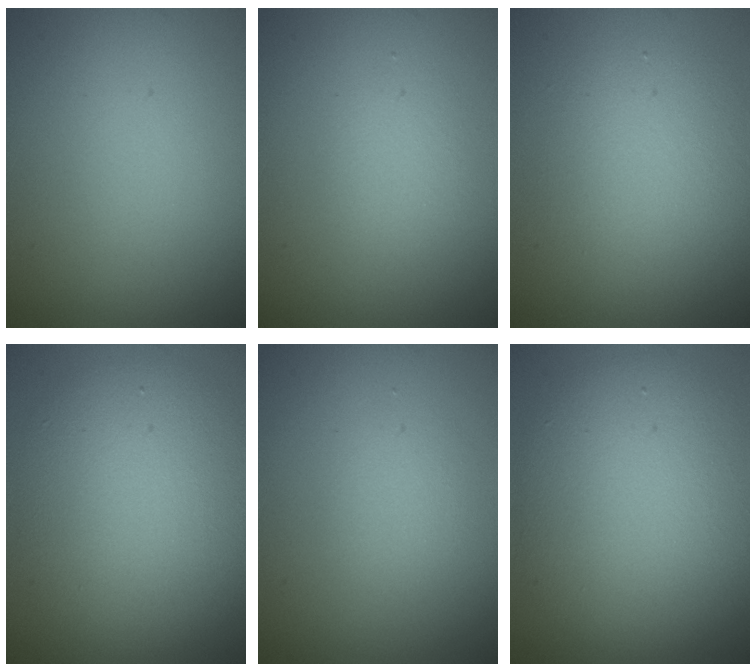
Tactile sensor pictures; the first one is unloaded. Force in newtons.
{"total": 1.3, "press": 1.3, "slide": 0.2}
{"total": 4.0, "press": 4.0, "slide": 0.5}
{"total": 7.5, "press": 7.5, "slide": 0.3}
{"total": 1.4, "press": 1.3, "slide": 0.1}
{"total": 8.5, "press": 8.4, "slide": 1.1}